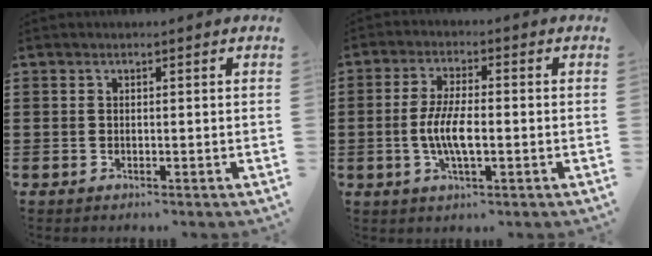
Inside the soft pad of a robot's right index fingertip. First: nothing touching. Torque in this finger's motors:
{"motor_torque": [1.88, 0.26, 0.76, 0.17]}